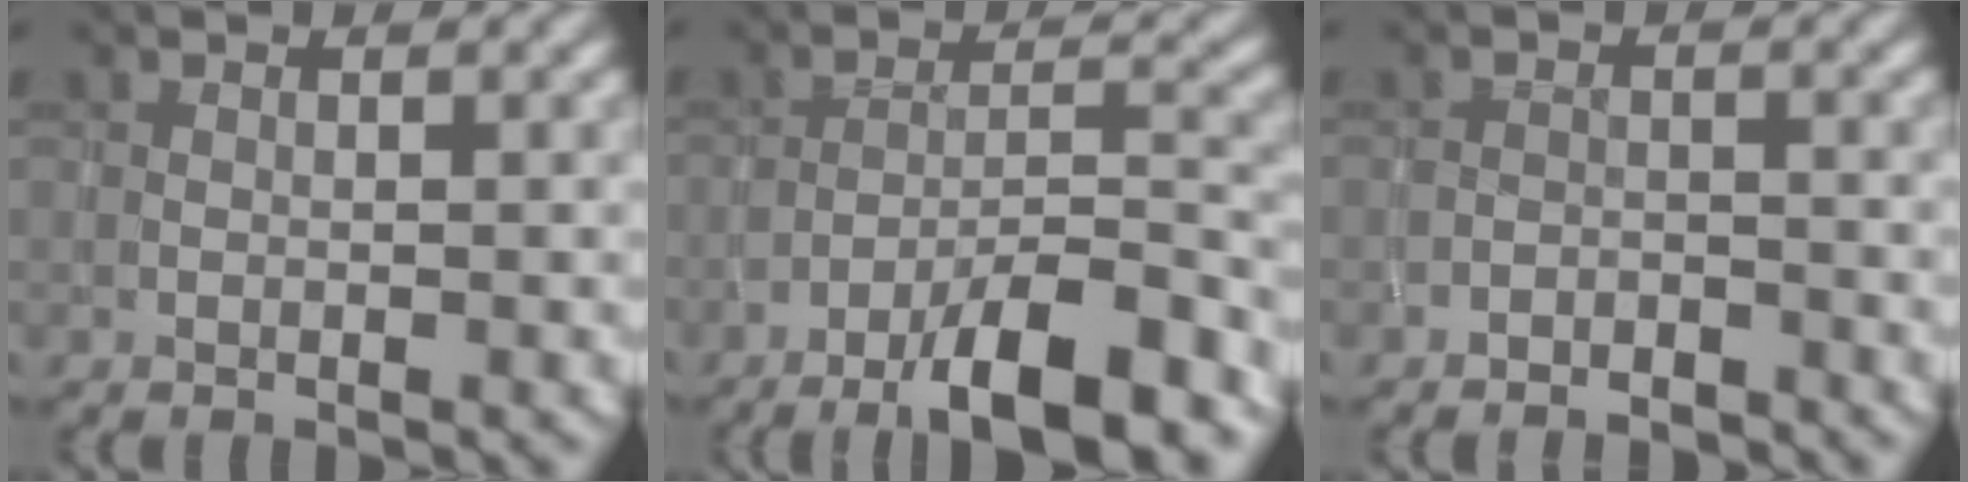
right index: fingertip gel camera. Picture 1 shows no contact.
{"total": 8.6, "force": [-6.2, 1.5, 5.8], "torque": [-0.087, 0.014, -0.099]}
{"total": 2.3, "force": [-2.3, 0.4, 0.0], "torque": [0.006, 0.002, -0.040]}